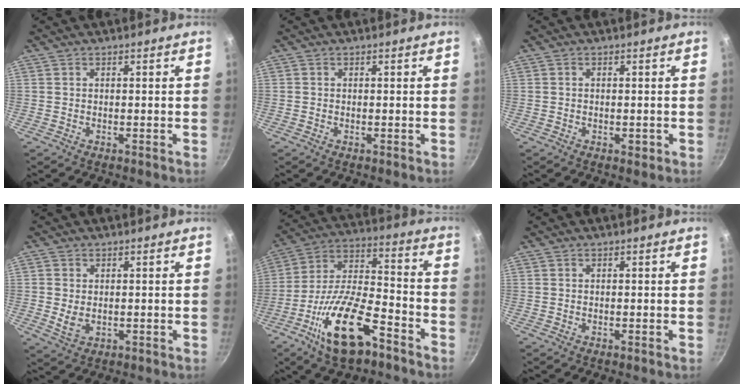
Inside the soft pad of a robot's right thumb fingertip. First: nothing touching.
{"total": 0.0}
{"total": 1.4, "force": [-0.4, 1.0, 1.0], "torque": [-0.011, 0.002, -0.007]}
{"total": 3.9, "force": [0.0, 2.8, 2.7], "torque": [-0.053, -0.009, 0.007]}
{"total": 19.2, "force": [-10.0, 7.7, 14.4], "torque": [-0.251, 0.049, -0.190]}
{"total": 0.0}